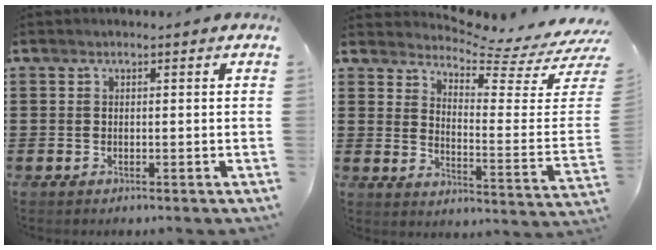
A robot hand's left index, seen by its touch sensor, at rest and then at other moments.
{"total": 4.9, "force": [4.4, 0.2, 2.2], "torque": [-0.045, -0.055, 0.063]}